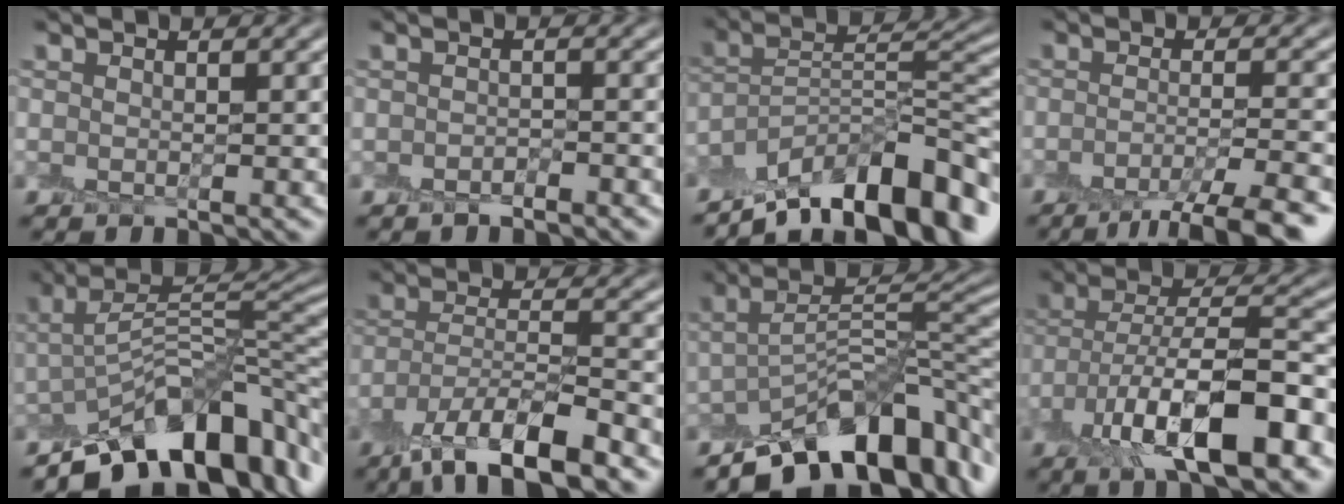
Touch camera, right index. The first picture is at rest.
{"total": 1.0, "force": [-0.8, 0.2, 0.6], "torque": [-0.009, 0.001, -0.014]}
{"total": 12.9, "force": [-9.3, 3.9, 8.2], "torque": [-0.122, 0.019, -0.162]}
{"total": 6.9, "force": [-4.5, 1.4, 5.0], "torque": [-0.066, -0.002, -0.072]}
{"total": 10.4, "force": [-4.9, 4.4, 8.0], "torque": [-0.104, 0.007, -0.085]}
{"total": 9.8, "force": [-6.7, 2.8, 6.6], "torque": [-0.113, -0.002, -0.128]}
{"total": 9.6, "force": [-5.3, 3.8, 7.1], "torque": [-0.089, 0.006, -0.095]}
{"total": 11.1, "force": [-4.7, 4.2, 9.1], "torque": [-0.151, 0.005, -0.084]}